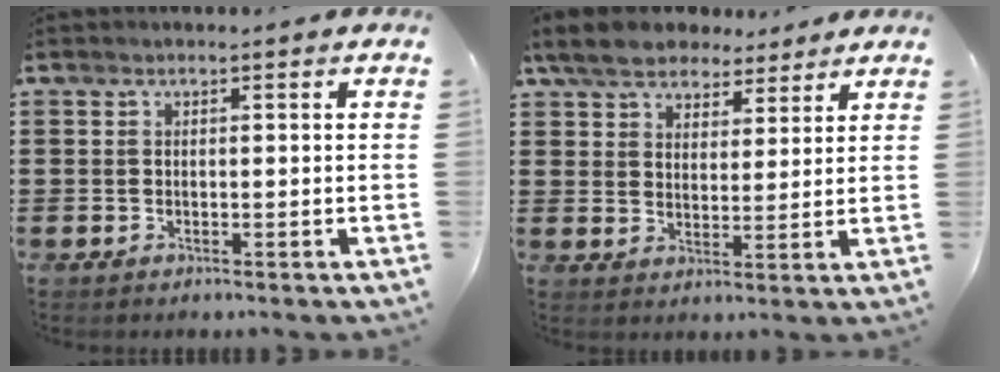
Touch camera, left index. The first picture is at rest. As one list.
[{"total": 6.4, "force": [5.5, 2.7, 1.9], "torque": [-0.063, -0.006, 0.102]}]